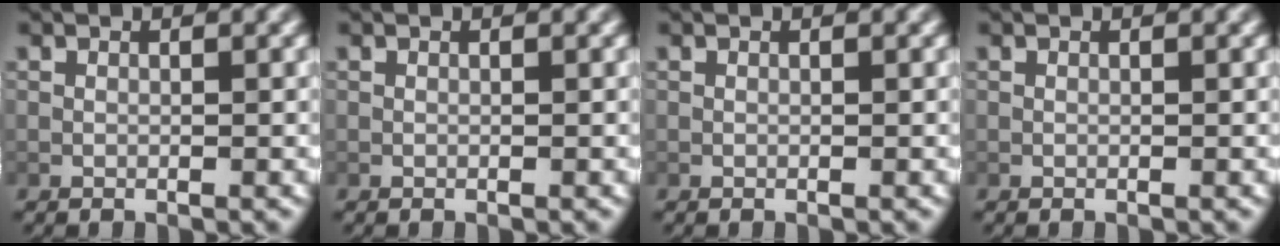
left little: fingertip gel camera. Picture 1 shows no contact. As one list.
[{"total": 0.0}, {"total": 0.0}, {"total": 0.0}]